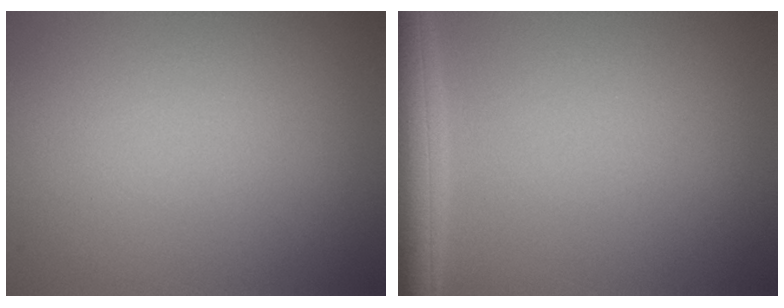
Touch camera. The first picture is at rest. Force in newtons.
{"total": 4.9, "press": 4.9, "slide": 0.3}